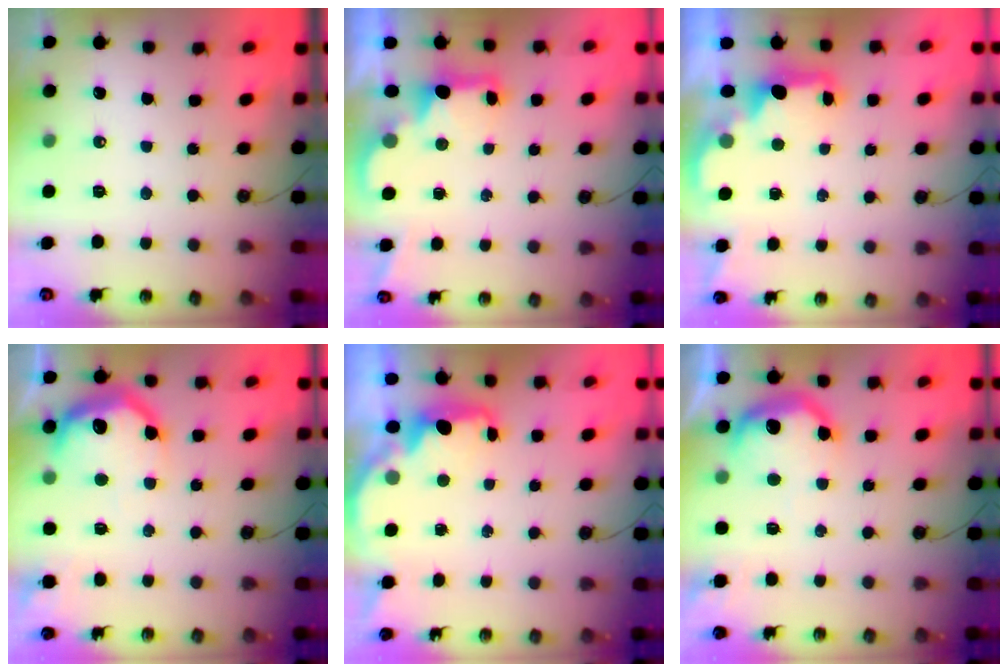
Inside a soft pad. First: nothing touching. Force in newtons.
{"total": 2.1, "press": 2.1, "slide": 0.5}
{"total": 2.3, "press": 2.1, "slide": 0.7}
{"total": 15.7, "press": 15.7, "slide": 0.4}
{"total": 2.5, "press": 2.3, "slide": 0.8}
{"total": 13.0, "press": 13.0, "slide": 0.9}